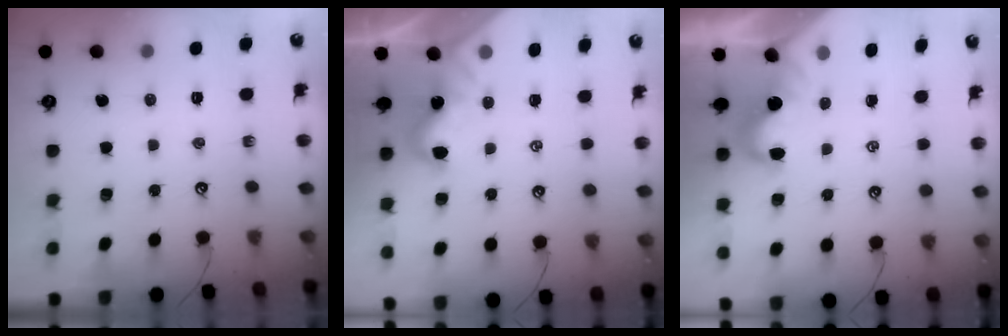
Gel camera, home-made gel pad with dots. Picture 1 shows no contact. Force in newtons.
{"total": 2.0, "press": 1.9, "slide": 0.5}
{"total": 2.1, "press": 2.0, "slide": 0.6}